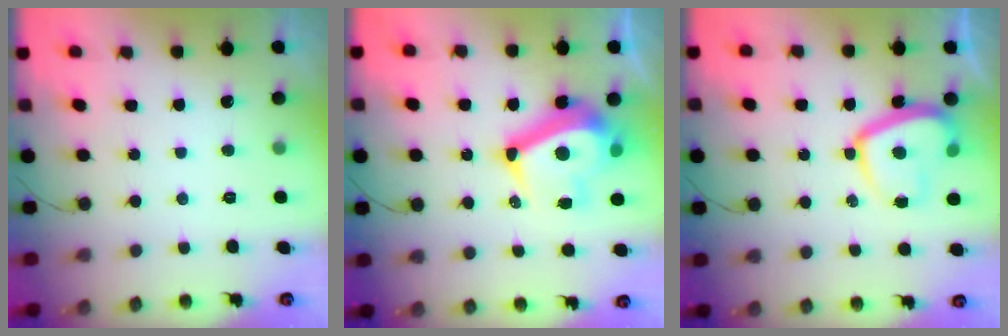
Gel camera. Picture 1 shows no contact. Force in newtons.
{"total": 12.8, "press": 12.5, "slide": 2.9}
{"total": 12.3, "press": 12.3, "slide": 1.2}